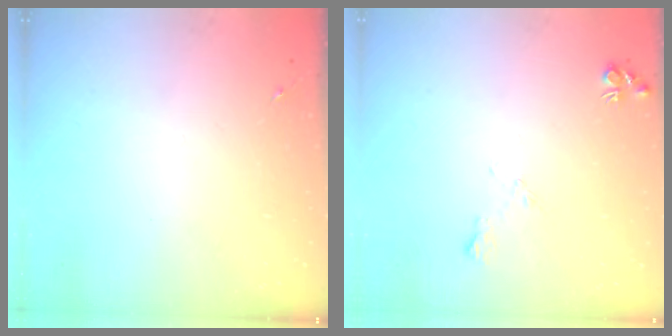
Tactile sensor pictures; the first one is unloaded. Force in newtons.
{"total": 5.8, "press": 5.8, "slide": 0.8}